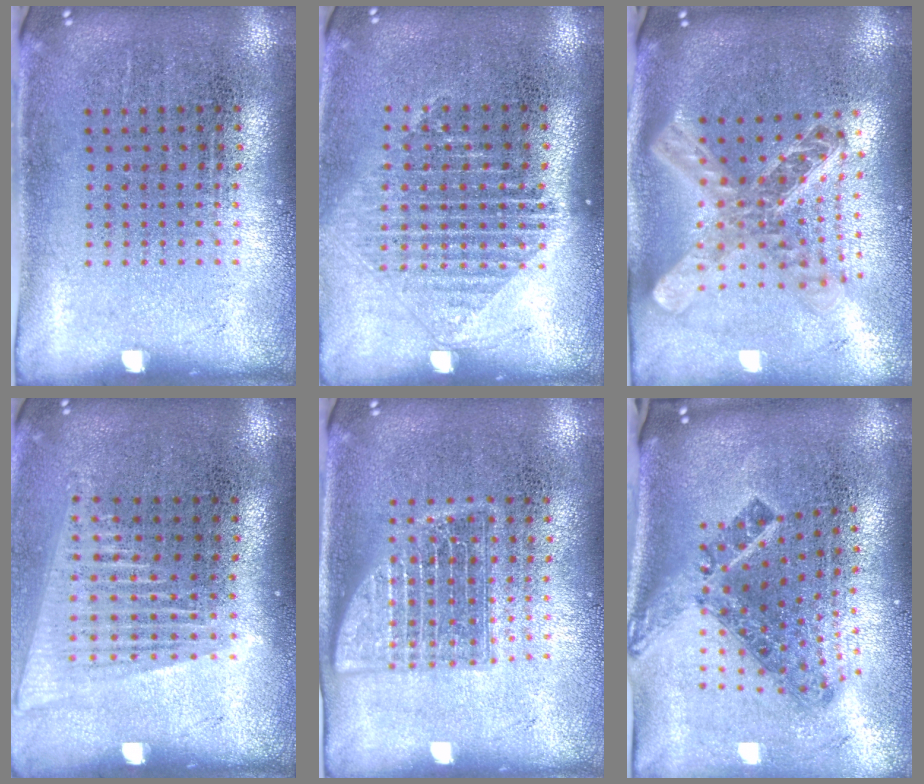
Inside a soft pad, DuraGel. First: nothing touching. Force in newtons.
{"total": 1.2, "press": 1.1, "slide": 0.6}
{"total": 2.5, "press": 1.9, "slide": 1.5}
{"total": 1.5, "press": 1.3, "slide": 0.6}
{"total": 2.2, "press": 2.2, "slide": 0.3}
{"total": 1.9, "press": 1.3, "slide": 1.4}